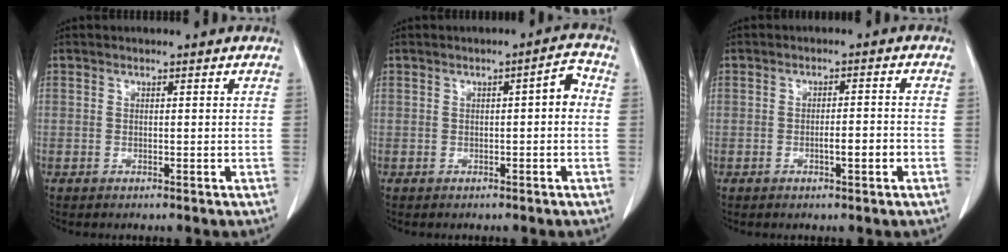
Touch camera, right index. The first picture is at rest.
{"total": 2.9, "force": [0.0, 0.7, 2.8], "torque": [-0.037, 0.015, -0.001]}
{"total": 3.1, "force": [-1.2, 0.4, 2.8], "torque": [-0.046, 0.002, -0.017]}